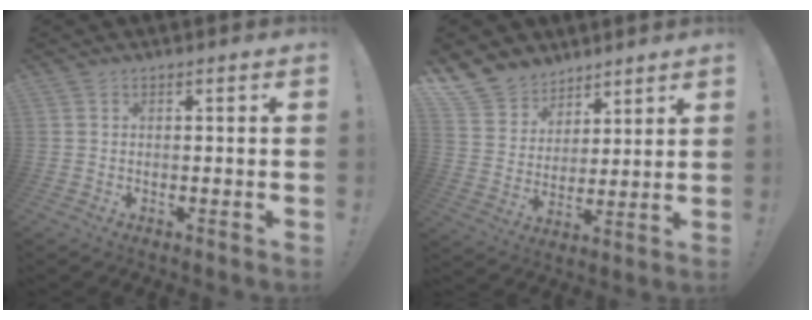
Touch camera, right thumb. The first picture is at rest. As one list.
[{"total": 10.9, "force": [8.0, 7.2, 1.7], "torque": [-0.043, -0.064, 0.161]}]